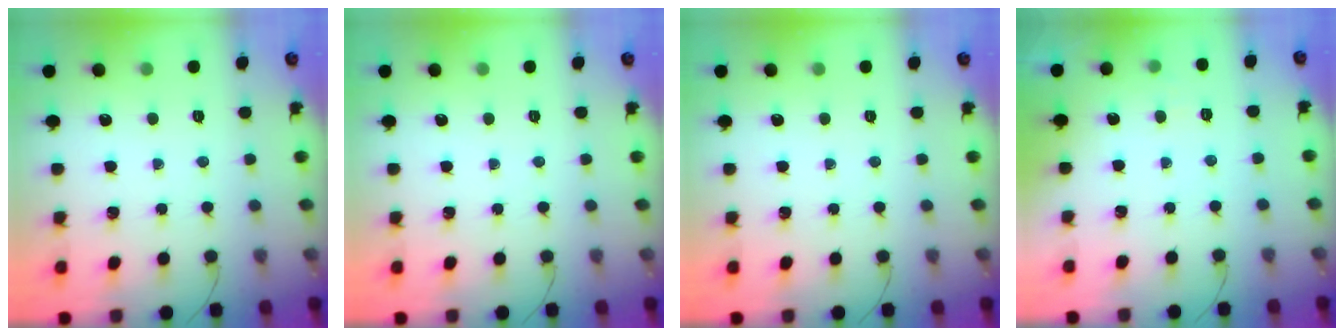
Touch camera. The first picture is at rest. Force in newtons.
{"total": 0.0}
{"total": 0.0}
{"total": 2.6, "press": 2.1, "slide": 1.5}